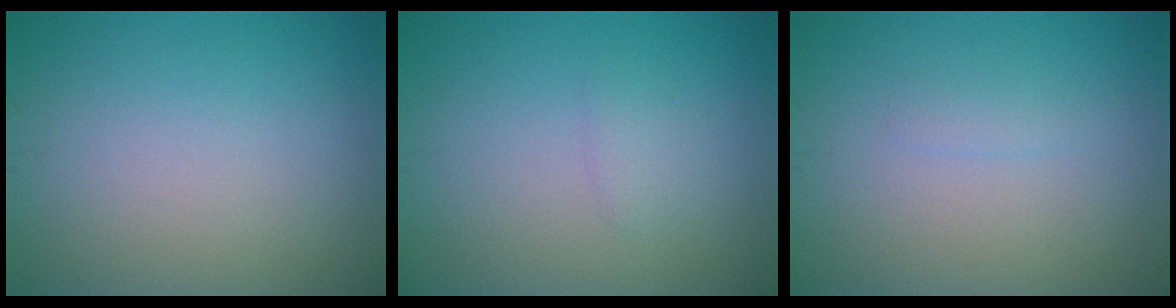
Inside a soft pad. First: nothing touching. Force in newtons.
{"total": 1.0, "press": 1.0, "slide": 0.1}
{"total": 0.7, "press": 0.7, "slide": 0.1}